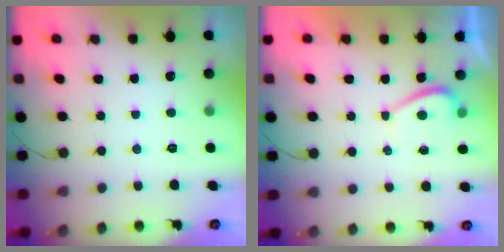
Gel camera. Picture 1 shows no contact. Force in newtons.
{"total": 2.0, "press": 1.9, "slide": 0.6}